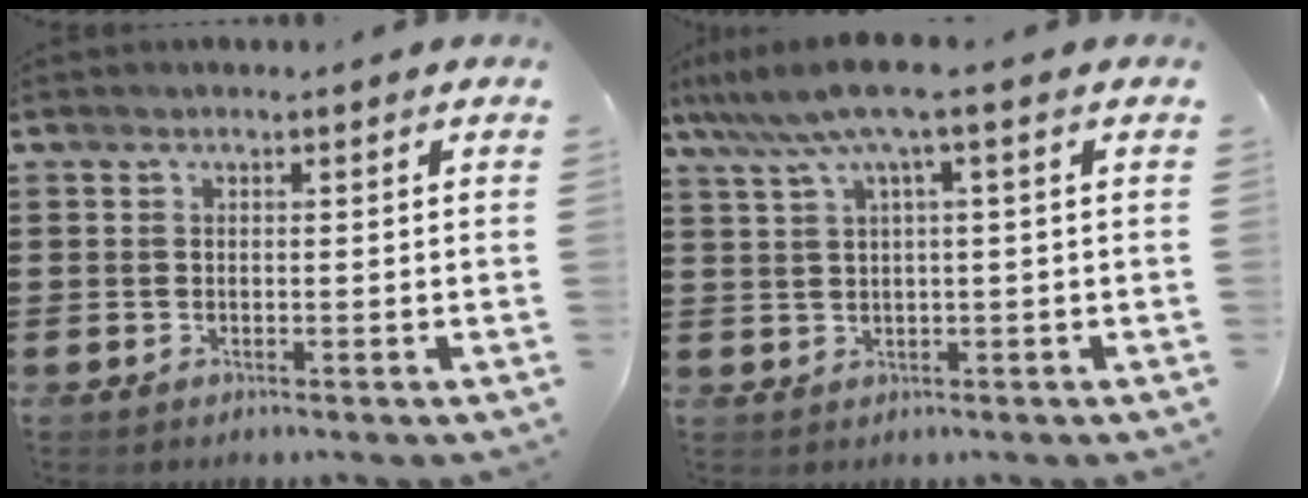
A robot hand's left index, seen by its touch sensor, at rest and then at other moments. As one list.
[{"total": 5.6, "force": [2.1, -0.1, 5.2], "torque": [-0.112, -0.010, 0.031]}]